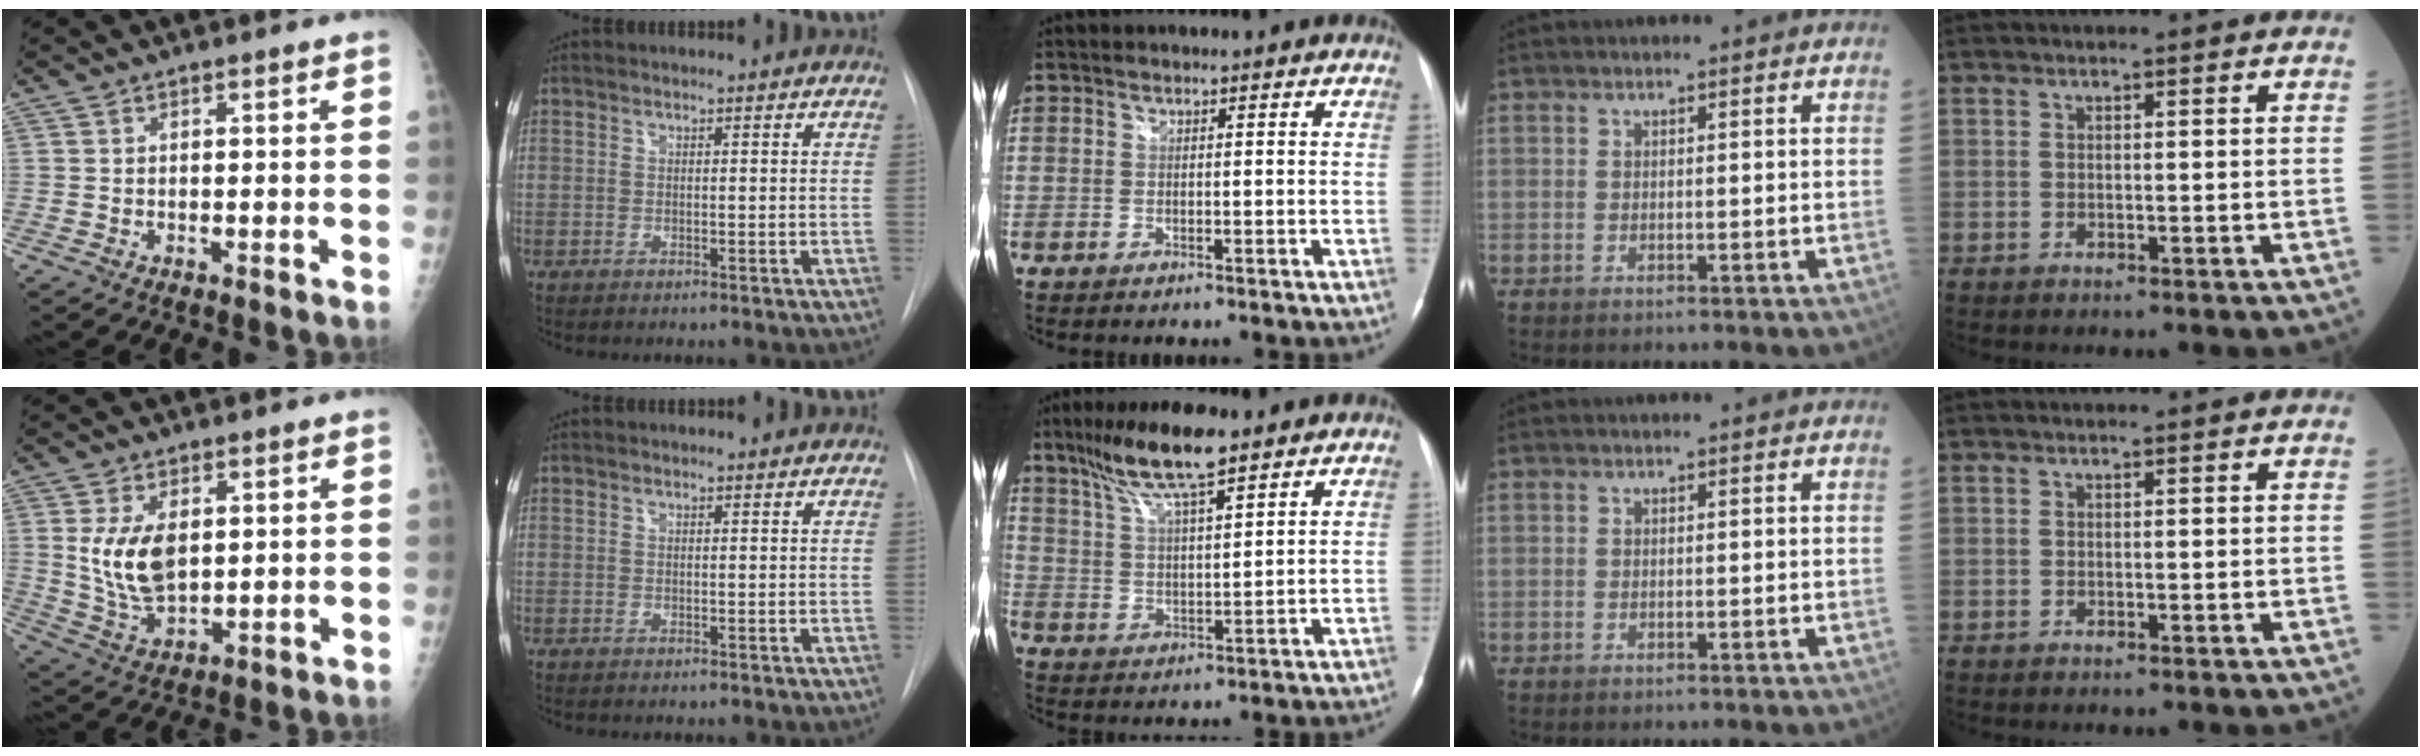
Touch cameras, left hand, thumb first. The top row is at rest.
{"thumb": {"total": 10.1, "force": [1.9, 5.9, 8.0], "torque": [-0.139, -0.017, 0.050]}, "middle": {"total": 10.9, "force": [7.8, 1.4, 7.5], "torque": [-0.145, 0.013, 0.141]}}